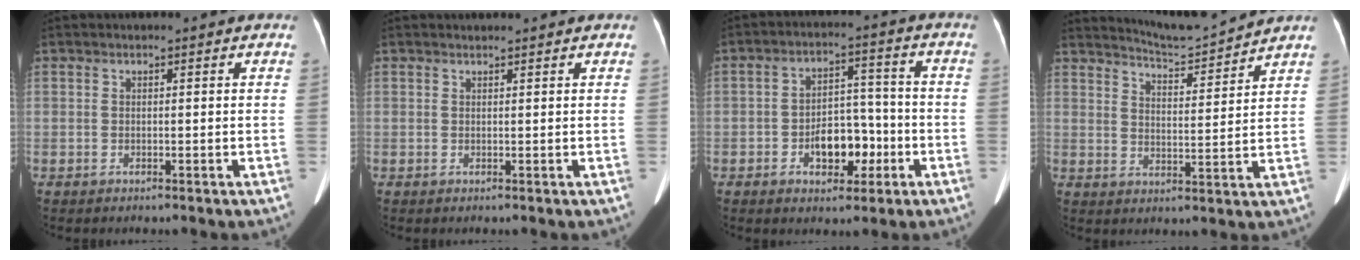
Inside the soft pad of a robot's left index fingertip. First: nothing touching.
{"total": 0.7, "force": [0.7, 0.0, 0.0], "torque": [-0.008, 0.007, 0.014]}
{"total": 7.7, "force": [-2.9, 4.5, 5.6], "torque": [-0.090, 0.022, -0.042]}
{"total": 7.6, "force": [7.5, -1.1, 0.5], "torque": [-0.025, -0.009, 0.125]}